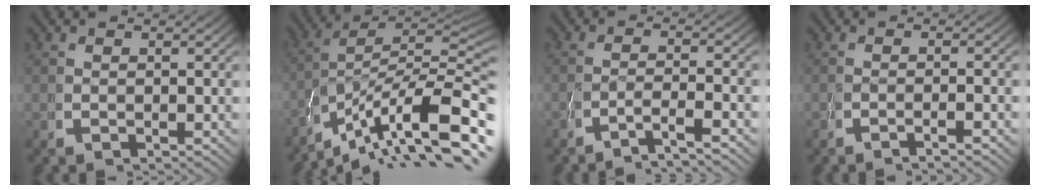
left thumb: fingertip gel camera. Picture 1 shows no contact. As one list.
[{"total": 14.4, "force": [-4.9, 8.1, 10.8], "torque": [-0.187, -0.047, -0.055]}, {"total": 3.1, "force": [-1.9, 0.5, 2.4], "torque": [-0.054, -0.008, -0.033]}, {"total": 1.5, "force": [-1.1, -0.3, 1.0], "torque": [-0.020, 0.007, -0.024]}]